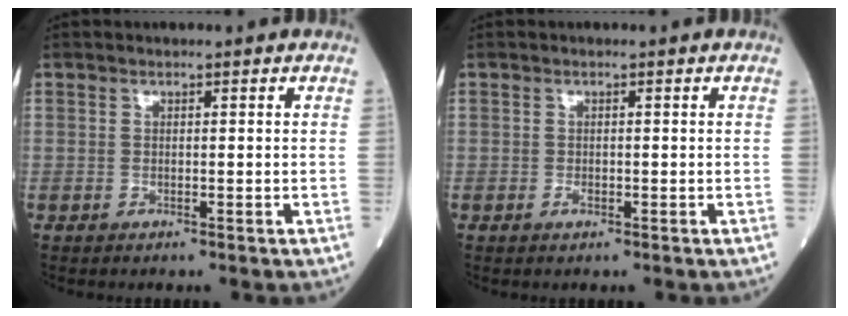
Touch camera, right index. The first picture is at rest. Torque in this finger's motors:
{"motor_torque": [0.15, 0.08, 0.03, 0.00]}